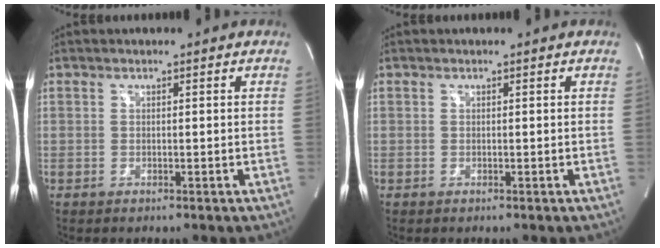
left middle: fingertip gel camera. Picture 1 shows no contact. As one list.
[{"total": 0.0}]